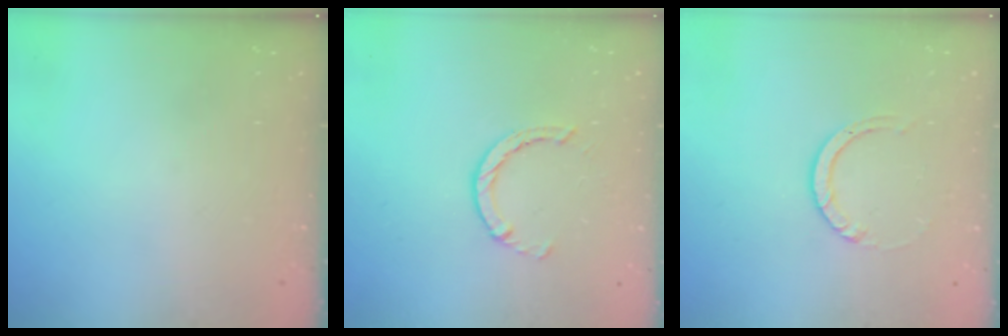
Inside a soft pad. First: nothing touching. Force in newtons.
{"total": 2.4, "press": 2.4, "slide": 0.4}
{"total": 3.0, "press": 3.0, "slide": 0.3}